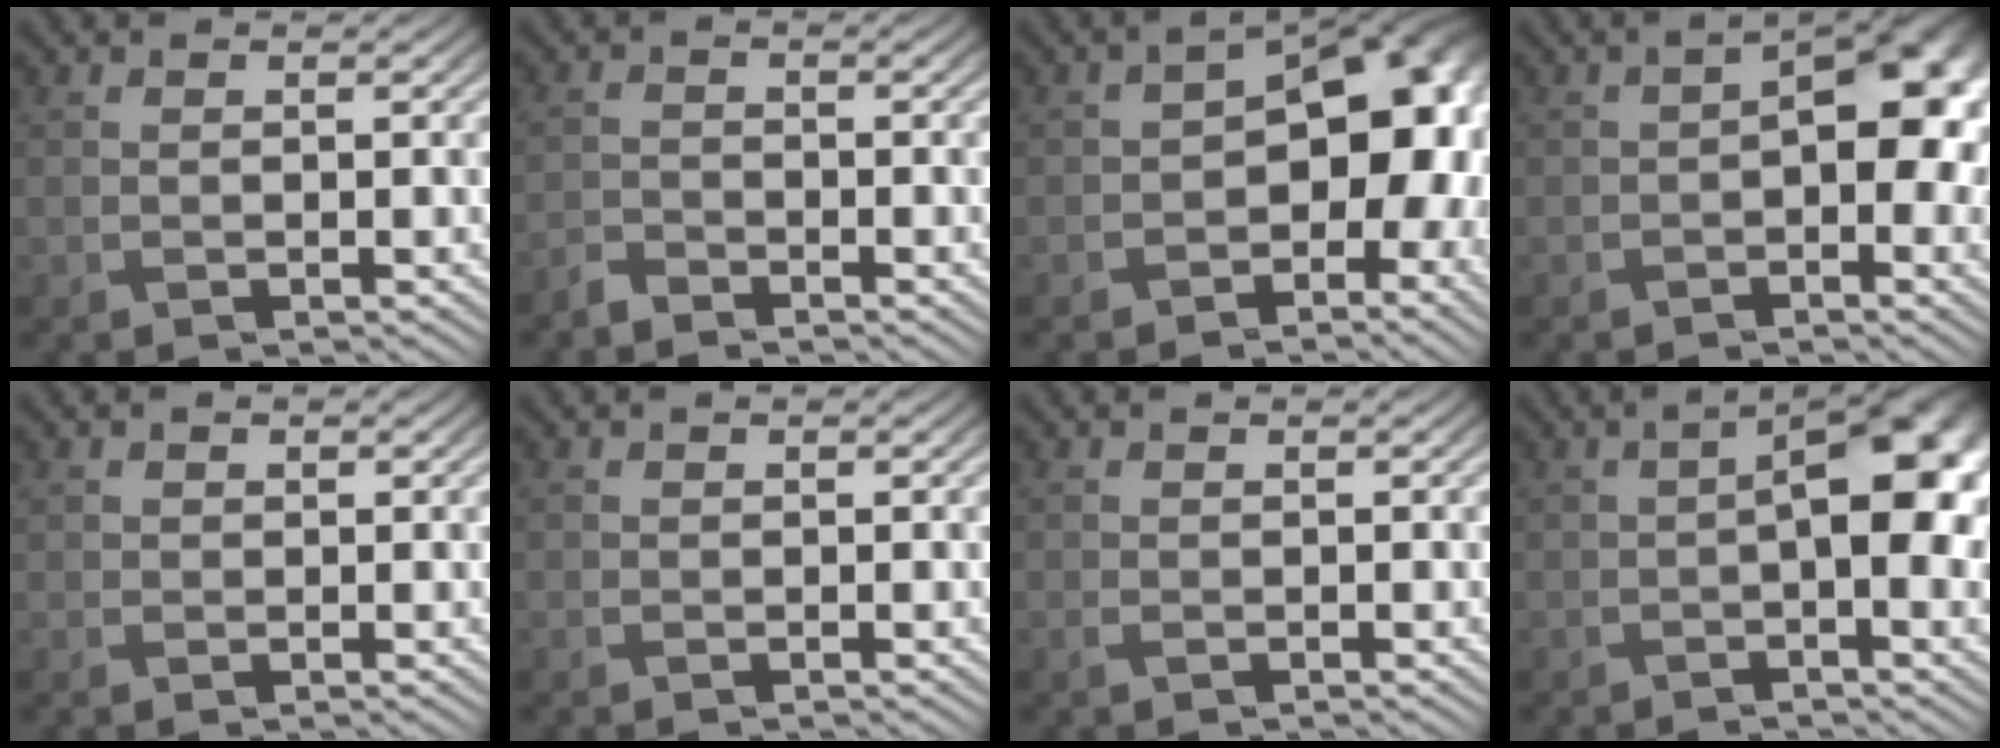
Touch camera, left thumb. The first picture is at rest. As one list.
[{"total": 1.9, "force": [-1.8, 0.3, 0.4], "torque": [-0.011, -0.003, -0.045]}, {"total": 10.1, "force": [-1.7, 6.5, 7.5], "torque": [-0.086, -0.007, -0.035]}, {"total": 9.6, "force": [0.1, 5.4, 7.9], "torque": [-0.099, -0.007, 0.009]}, {"total": 0.9, "force": [0.3, 0.8, 0.1], "torque": [-0.002, -0.003, 0.004]}, {"total": 0.0}, {"total": 0.5, "force": [-0.2, 0.3, 0.4], "torque": [-0.012, -0.003, -0.002]}, {"total": 9.5, "force": [0.2, 4.3, 8.5], "torque": [-0.115, -0.001, 0.007]}]